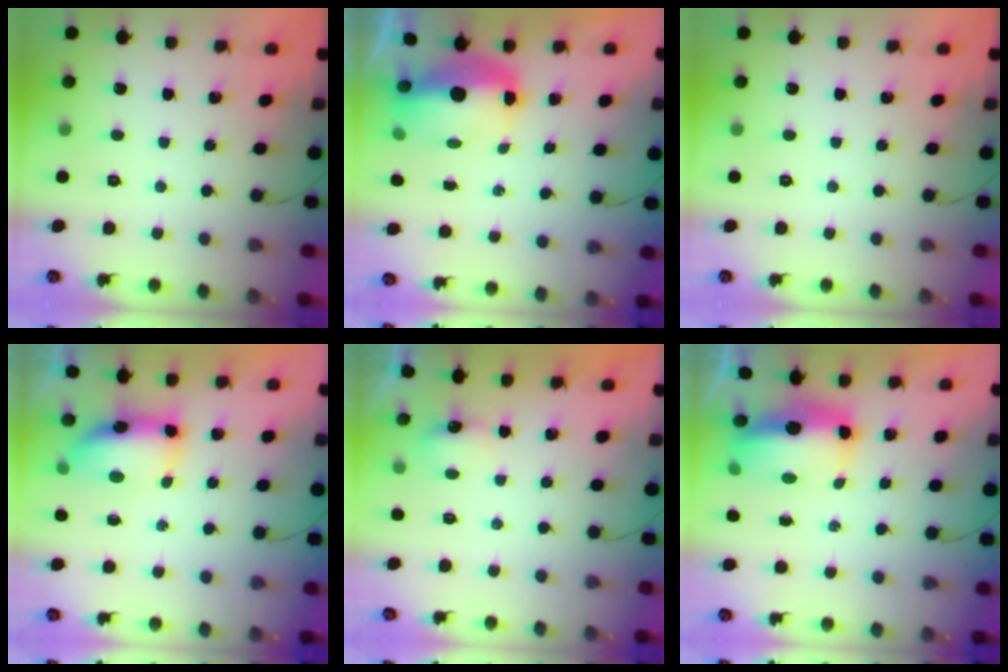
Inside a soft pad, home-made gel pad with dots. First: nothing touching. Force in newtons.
{"total": 8.1, "press": 8.0, "slide": 1.5}
{"total": 0.0}
{"total": 7.7, "press": 7.7, "slide": 0.6}
{"total": 2.5, "press": 2.5, "slide": 0.6}
{"total": 15.0, "press": 10.8, "slide": 10.3}